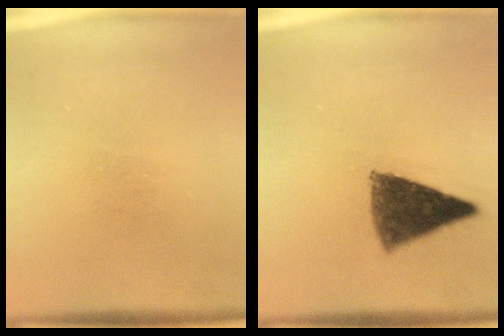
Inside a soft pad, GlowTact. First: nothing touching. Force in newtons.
{"total": 9.4}